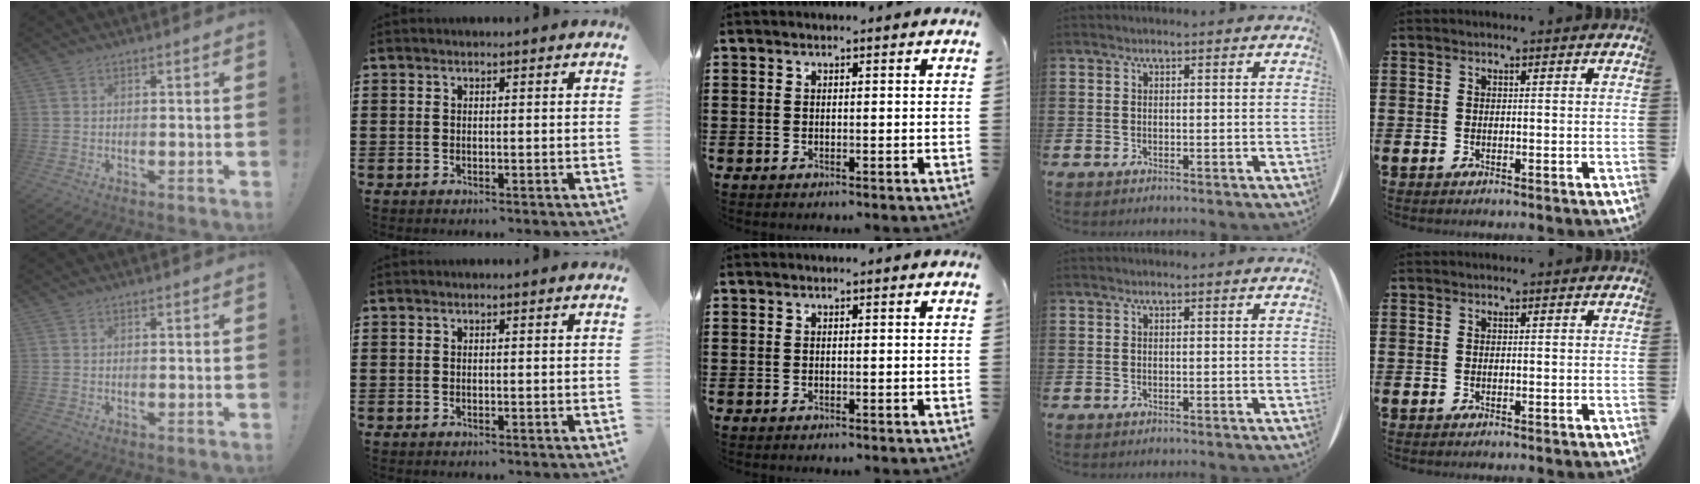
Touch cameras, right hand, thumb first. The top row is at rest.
{}